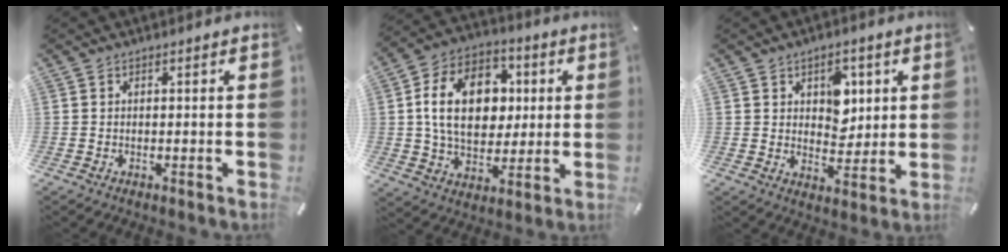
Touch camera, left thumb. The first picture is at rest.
{"total": 17.9, "force": [2.2, 12.8, 12.3], "torque": [-0.223, 0.016, 0.037]}
{"total": 7.4, "force": [2.8, 5.8, 3.8], "torque": [-0.037, -0.006, 0.041]}